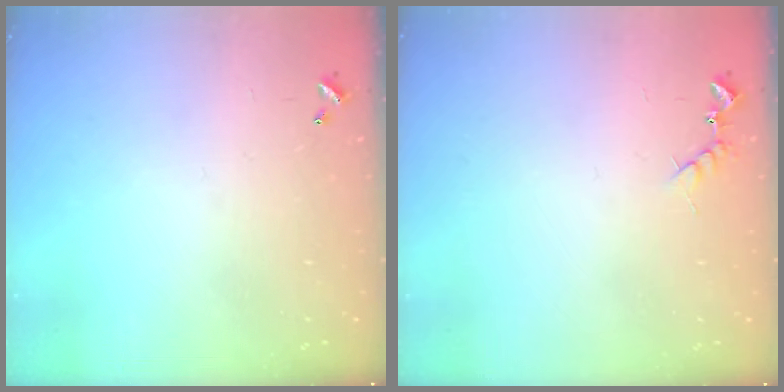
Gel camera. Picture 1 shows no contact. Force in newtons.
{"total": 6.0, "press": 6.0, "slide": 0.6}